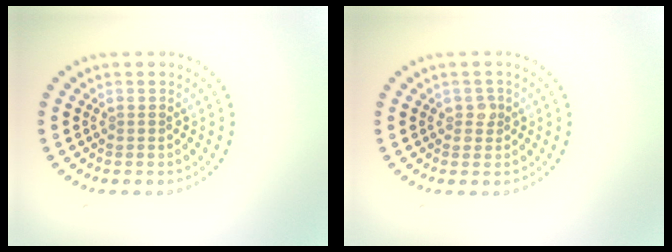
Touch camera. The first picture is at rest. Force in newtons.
{"total": 1.1, "press": 1.0, "slide": 0.3}